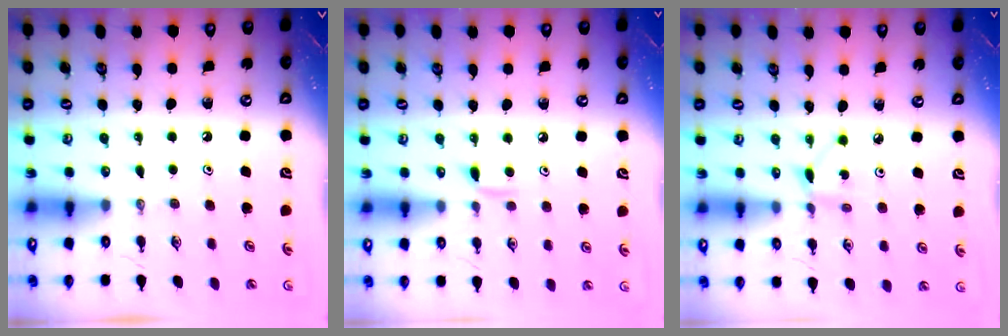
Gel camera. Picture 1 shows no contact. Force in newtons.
{"total": 5.0, "press": 4.9, "slide": 0.6}
{"total": 2.3, "press": 2.3, "slide": 0.2}